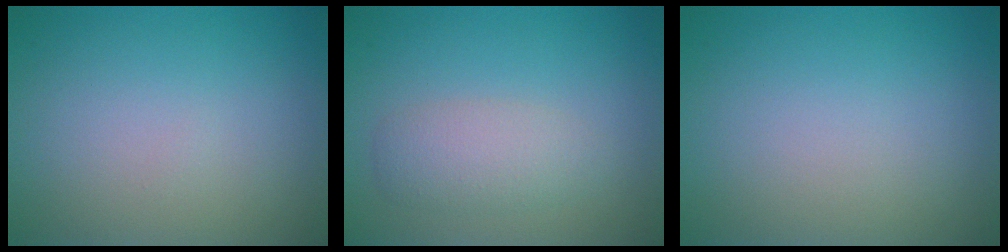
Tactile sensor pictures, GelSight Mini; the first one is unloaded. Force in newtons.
{"total": 2.8, "press": 2.8, "slide": 0.2}
{"total": 0.0}